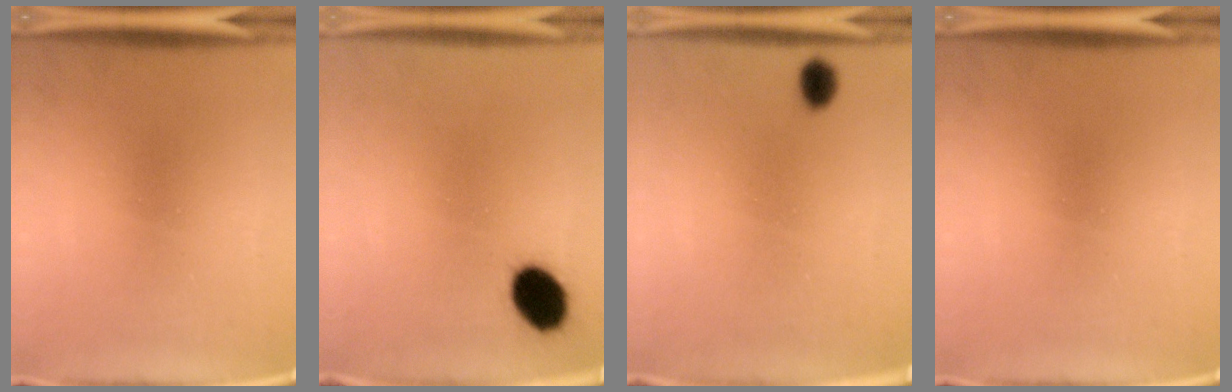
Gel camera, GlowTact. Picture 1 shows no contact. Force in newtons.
{"total": 8.7}
{"total": 1.7}
{"total": 0.0}